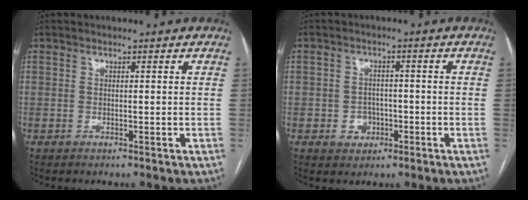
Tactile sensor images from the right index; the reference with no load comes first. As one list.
[{"total": 3.5, "force": [-1.1, 3.0, 1.4], "torque": [-0.016, 0.009, -0.009]}]